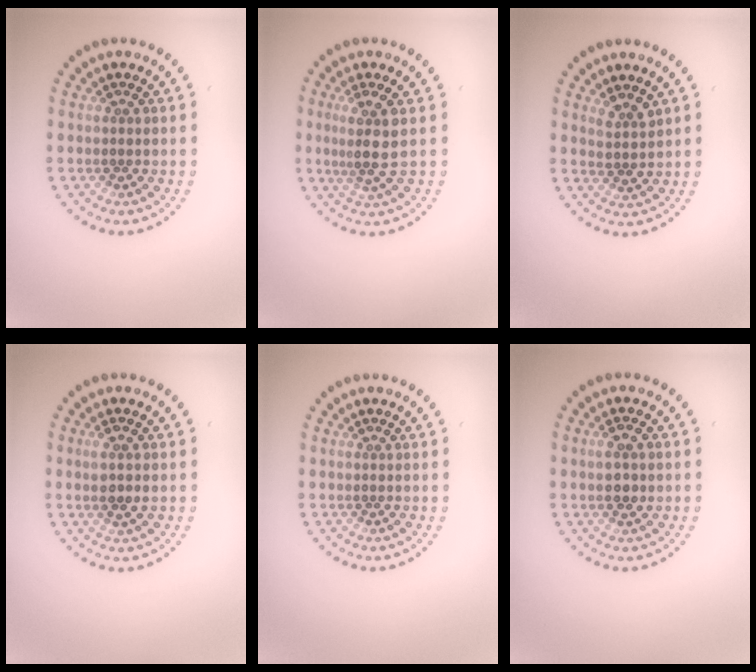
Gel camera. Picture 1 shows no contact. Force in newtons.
{"total": 3.0, "press": 2.3, "slide": 1.8}
{"total": 1.8, "press": 1.4, "slide": 1.2}
{"total": 2.0, "press": 1.9, "slide": 0.5}
{"total": 0.0}
{"total": 2.1, "press": 2.0, "slide": 0.7}